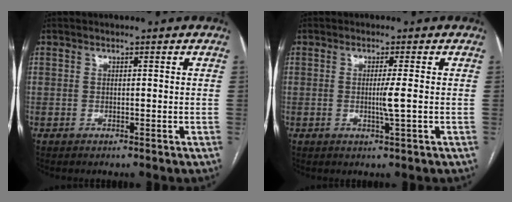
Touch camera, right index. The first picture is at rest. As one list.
[{"total": 2.5, "force": [-0.3, -0.7, 2.4], "torque": [-0.043, -0.004, -0.006]}]